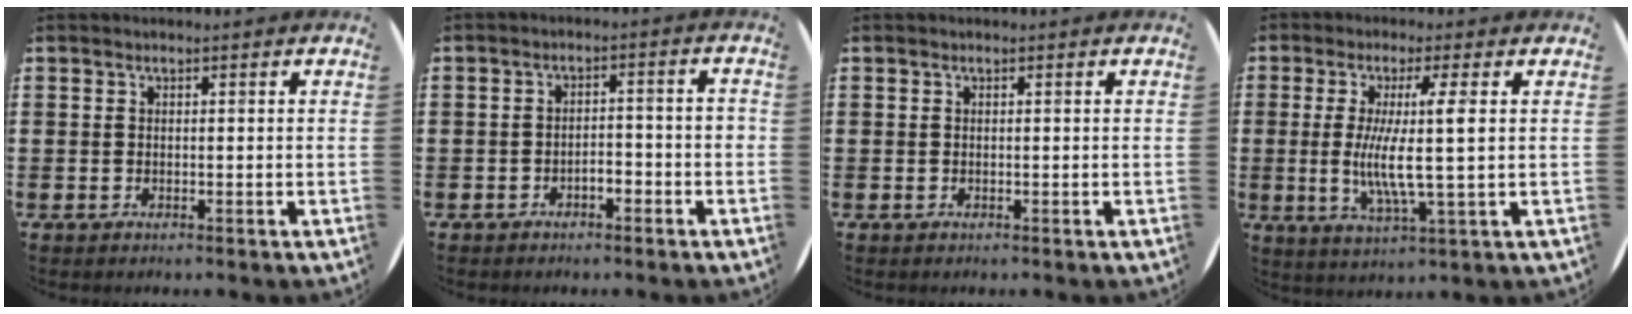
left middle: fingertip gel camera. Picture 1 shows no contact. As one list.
[{"total": 2.1, "force": [-1.6, 0.9, 1.1], "torque": [-0.023, 0.004, -0.033]}, {"total": 0.0}, {"total": 7.8, "force": [0.5, 0.3, 7.8], "torque": [-0.144, -0.003, 0.003]}]